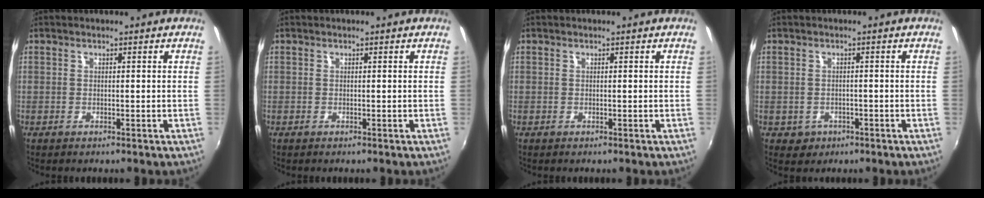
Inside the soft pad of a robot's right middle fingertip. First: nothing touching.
{"total": 0.0}
{"total": 0.0}
{"total": 3.0, "force": [-1.0, 2.7, 0.9], "torque": [-0.027, -0.002, -0.009]}